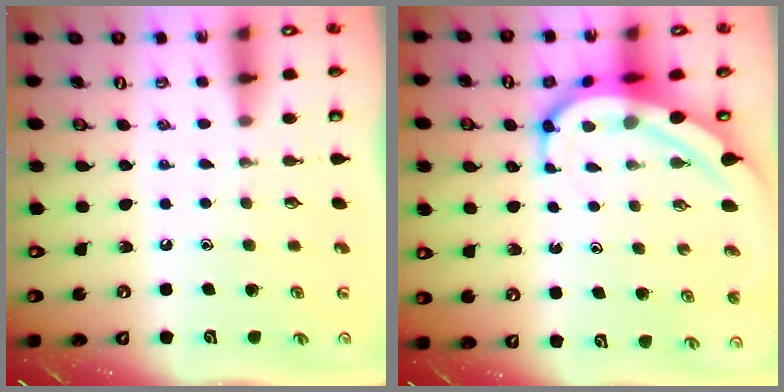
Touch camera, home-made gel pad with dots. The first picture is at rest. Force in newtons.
{"total": 8.4, "press": 8.3, "slide": 0.7}